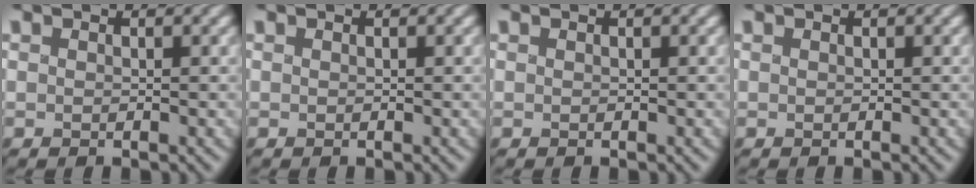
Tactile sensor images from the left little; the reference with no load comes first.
{"total": 0.0}
{"total": 0.0}
{"total": 0.0}